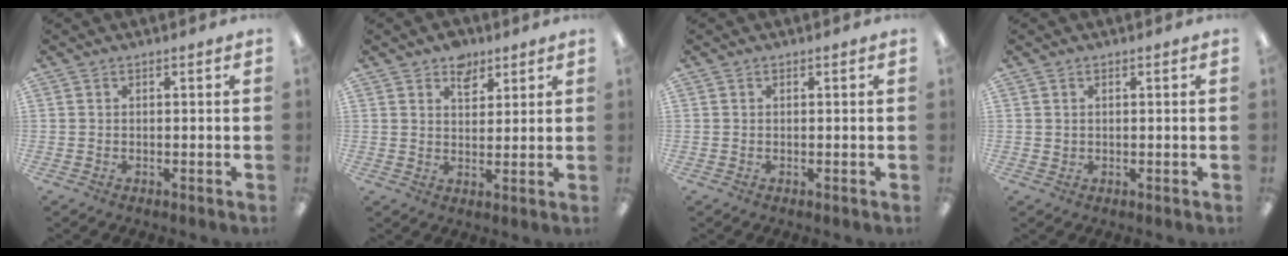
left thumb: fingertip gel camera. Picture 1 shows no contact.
{"total": 5.5, "force": [3.9, 3.3, 1.9], "torque": [-0.009, -0.020, 0.067]}
{"total": 0.0}
{"total": 0.8, "force": [0.5, 0.7, 0.1], "torque": [-0.003, 0.003, 0.008]}